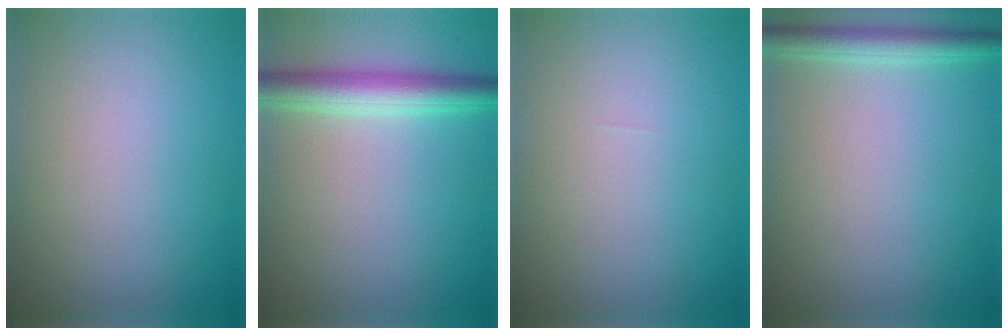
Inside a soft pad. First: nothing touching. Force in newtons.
{"total": 4.2, "press": 4.2, "slide": 0.1}
{"total": 0.0}
{"total": 2.8, "press": 2.8, "slide": 0.2}